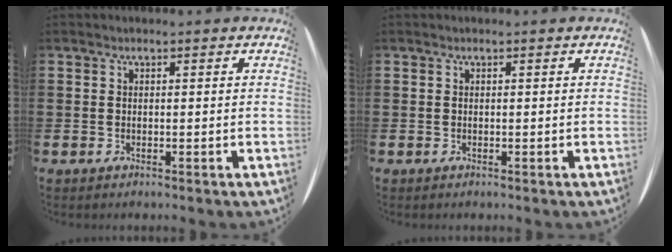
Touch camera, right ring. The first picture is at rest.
{"total": 0.0}